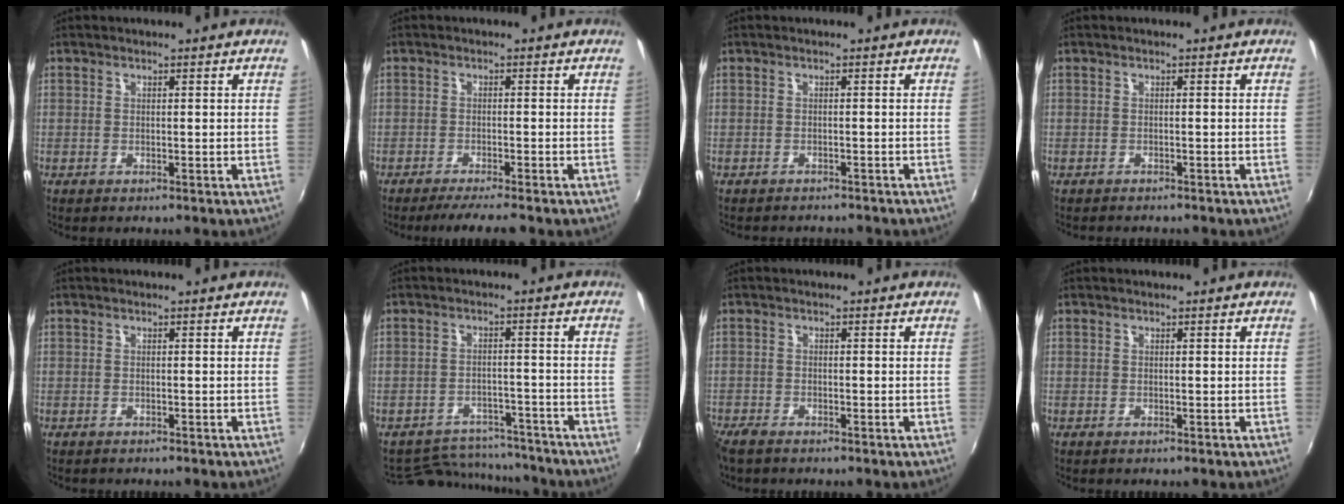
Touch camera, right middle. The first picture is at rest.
{"total": 4.2, "force": [-3.7, -0.2, 1.9], "torque": [-0.048, -0.006, -0.065]}
{"total": 3.6, "force": [-3.3, 1.0, 1.0], "torque": [-0.028, -0.012, -0.048]}
{"total": 1.9, "force": [-1.8, 0.4, 0.5], "torque": [-0.018, -0.011, -0.029]}
{"total": 0.6, "force": [-0.5, 0.3, 0.1], "torque": [-0.003, -0.001, -0.009]}
{"total": 11.6, "force": [-10.6, 4.4, 1.9], "torque": [-0.052, 0.022, -0.140]}
{"total": 3.5, "force": [-3.0, 1.1, 1.5], "torque": [-0.042, -0.017, -0.061]}
{"total": 0.0}